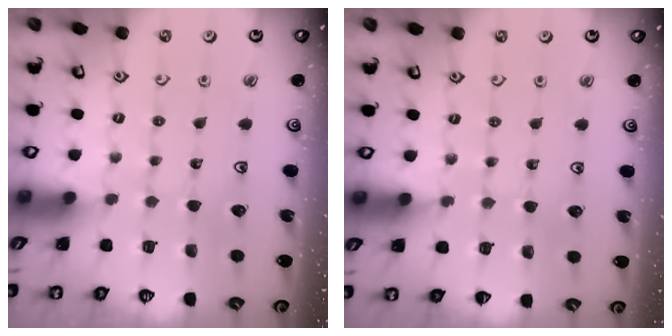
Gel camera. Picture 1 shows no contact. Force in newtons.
{"total": 3.4, "press": 3.4, "slide": 0.6}